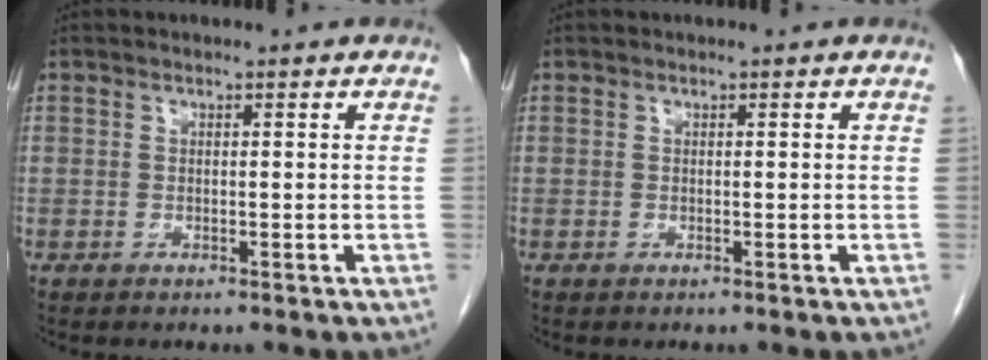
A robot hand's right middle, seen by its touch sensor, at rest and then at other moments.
{"total": 0.0}